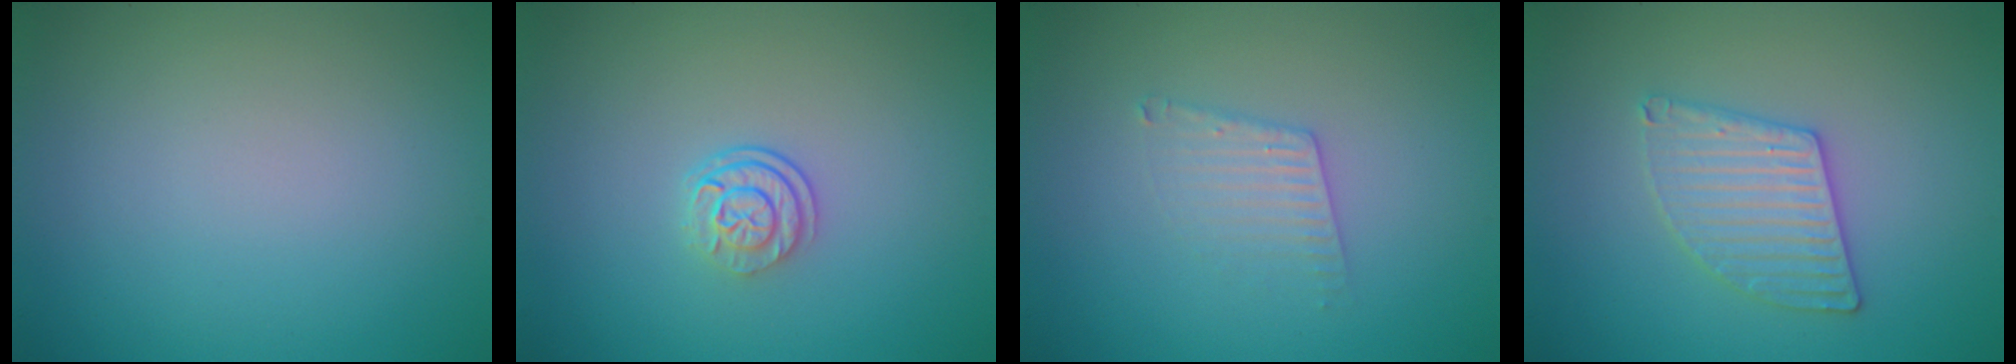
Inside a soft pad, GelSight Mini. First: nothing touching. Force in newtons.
{"total": 2.4, "press": 1.8, "slide": 1.6}
{"total": 2.0, "press": 2.0, "slide": 0.1}
{"total": 3.0, "press": 3.0, "slide": 0.2}